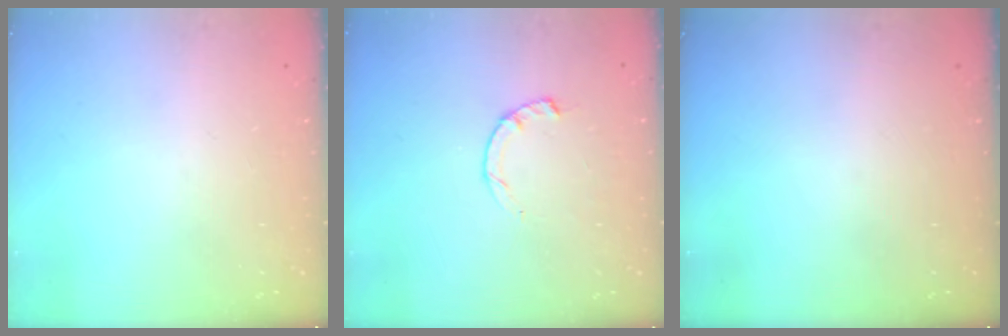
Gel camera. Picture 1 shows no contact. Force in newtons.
{"total": 2.3, "press": 2.3, "slide": 0.4}
{"total": 0.0}